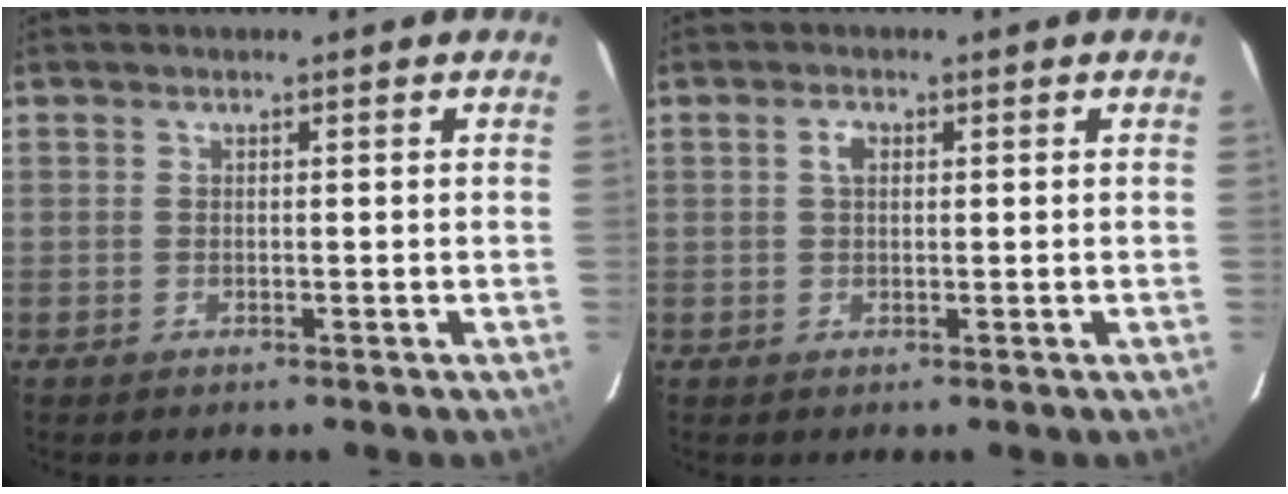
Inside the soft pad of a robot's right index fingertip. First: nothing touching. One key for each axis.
{"total": 1.8, "fx": 0.4, "fy": 1.1, "fz": 1.3, "tx": -0.026, "ty": 0.007, "tz": 0.006}